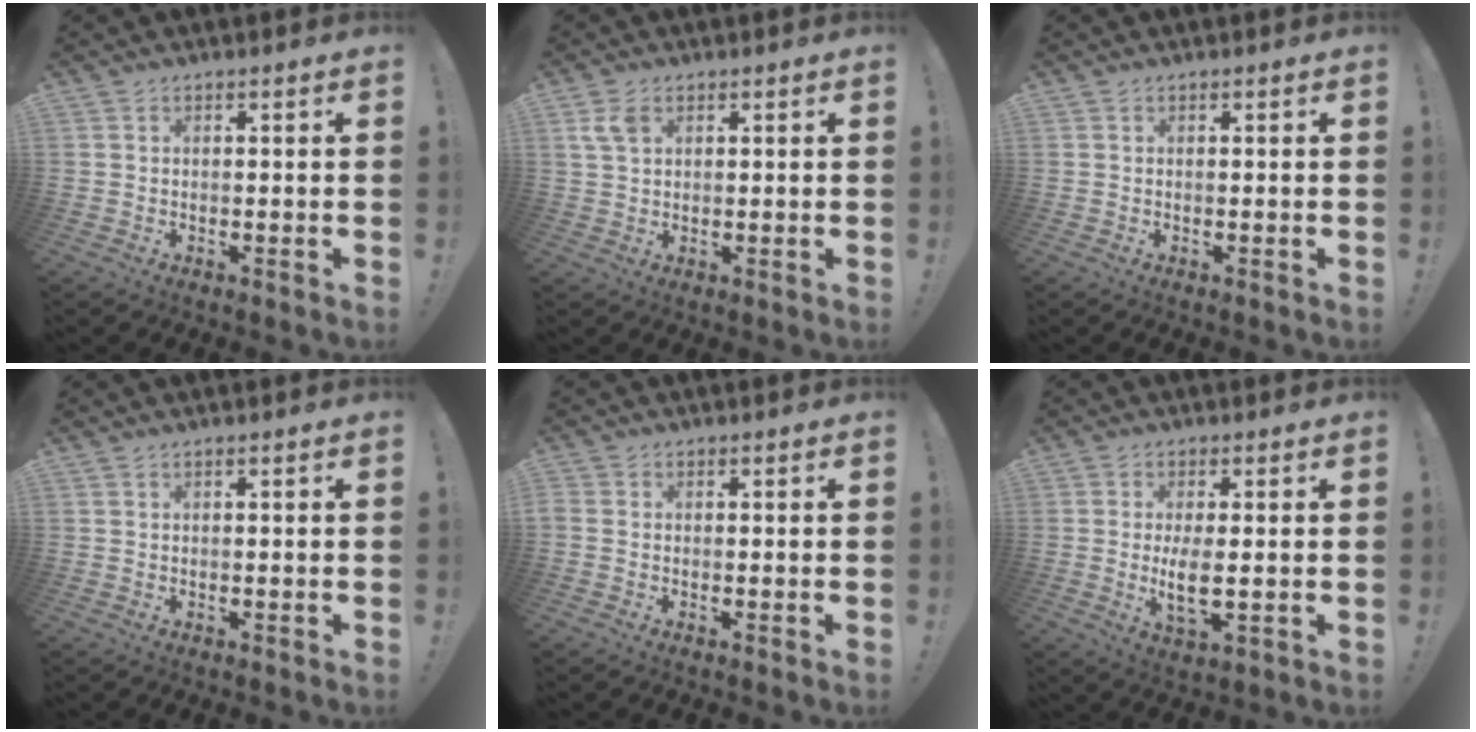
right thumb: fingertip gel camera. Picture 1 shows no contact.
{"total": 4.7, "force": [1.9, 2.9, 3.1], "torque": [-0.061, 0.003, 0.040]}
{"total": 0.0}
{"total": 0.0}
{"total": 0.7, "force": [-0.2, 0.5, 0.4], "torque": [-0.008, 0.000, -0.003]}
{"total": 6.7, "force": [0.0, 2.3, 6.3], "torque": [-0.108, -0.020, -0.003]}